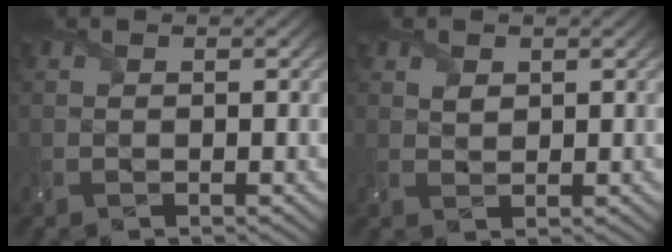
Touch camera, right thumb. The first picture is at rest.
{"total": 1.4, "force": [0.8, 0.9, 0.7], "torque": [-0.018, -0.002, 0.018]}